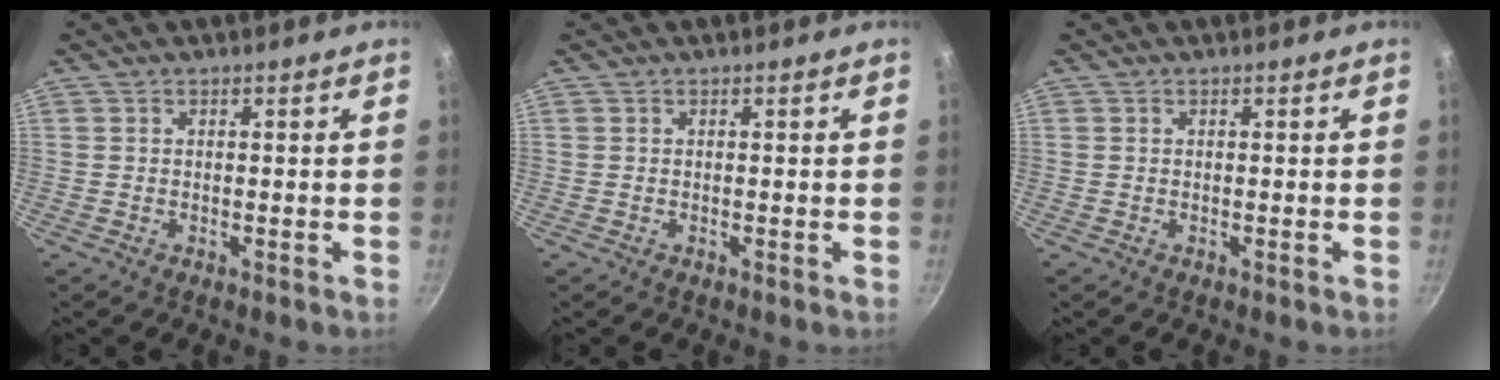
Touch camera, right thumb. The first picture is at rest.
{"total": 0.0}
{"total": 0.0}